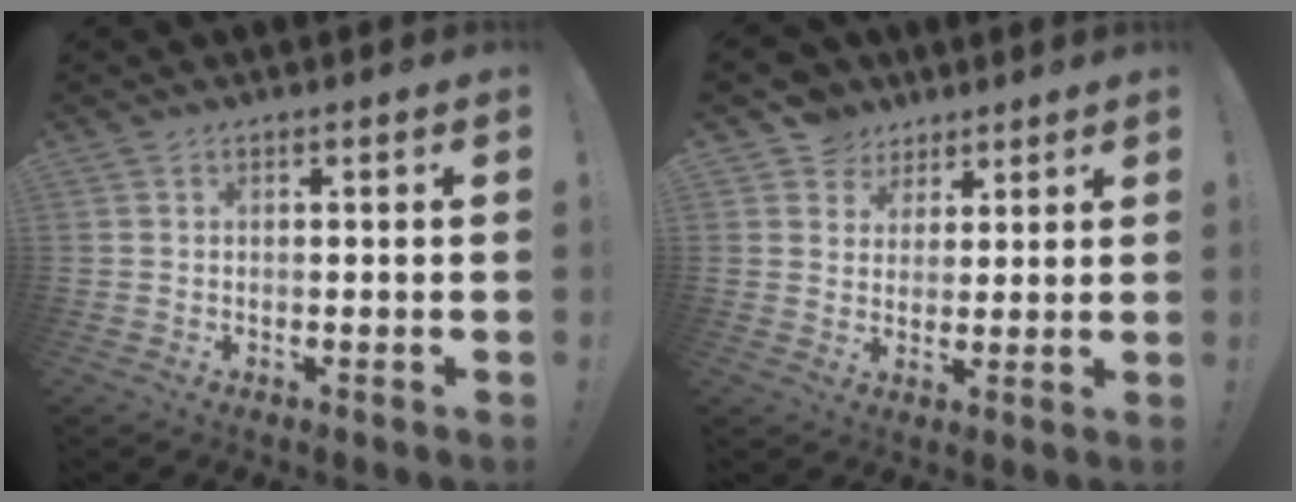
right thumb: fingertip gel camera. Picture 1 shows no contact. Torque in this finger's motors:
{"motor_torque": [0.76, 0.92, 0.45, 0.35, -0.02]}